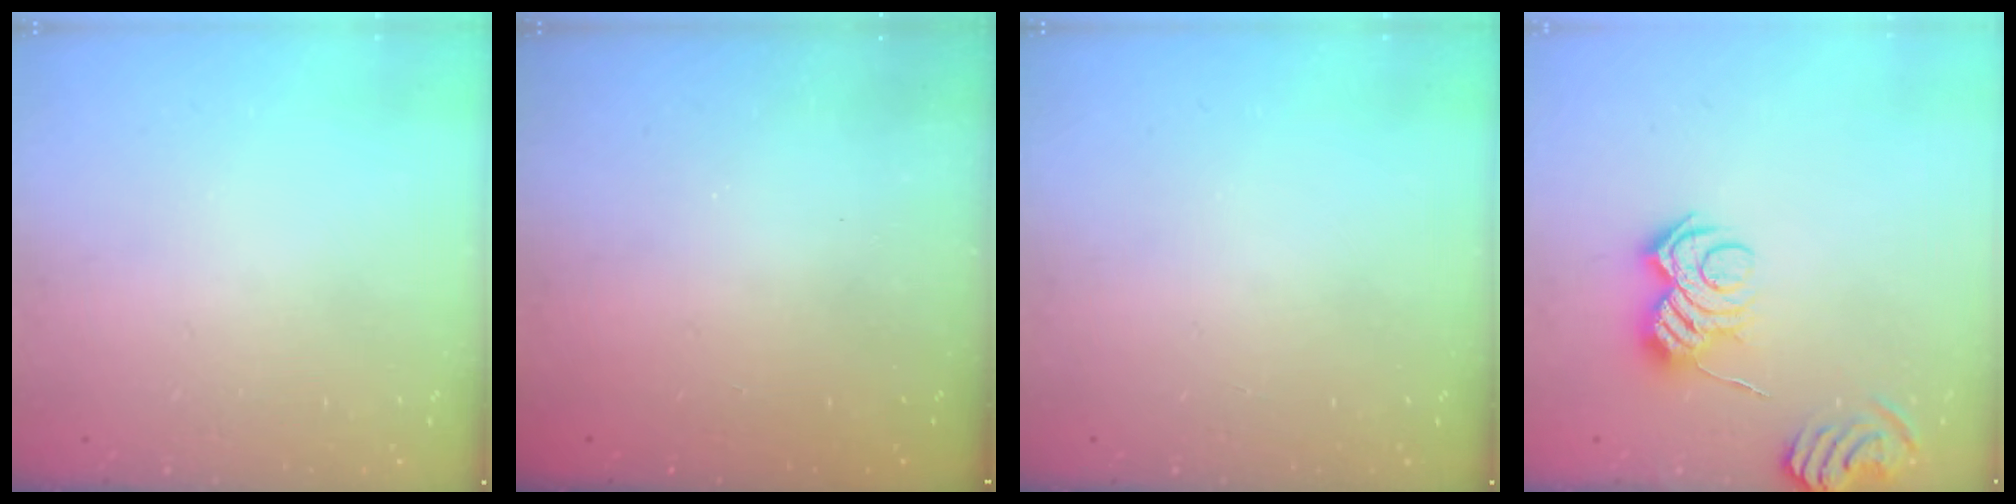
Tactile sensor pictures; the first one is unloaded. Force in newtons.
{"total": 2.6, "press": 2.4, "slide": 0.8}
{"total": 0.0}
{"total": 9.7, "press": 9.6, "slide": 0.8}